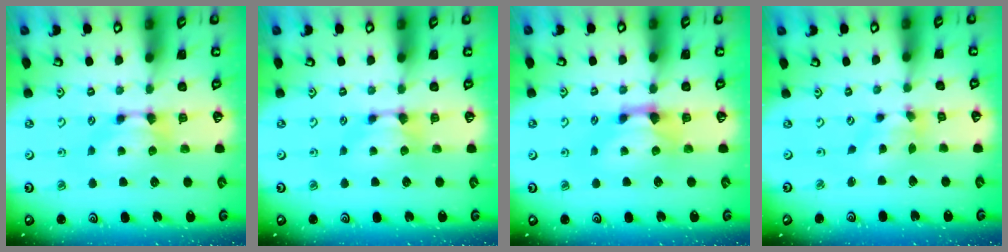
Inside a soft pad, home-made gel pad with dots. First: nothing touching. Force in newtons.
{"total": 0.0}
{"total": 1.6, "press": 0.9, "slide": 1.3}
{"total": 2.8, "press": 2.4, "slide": 1.5}